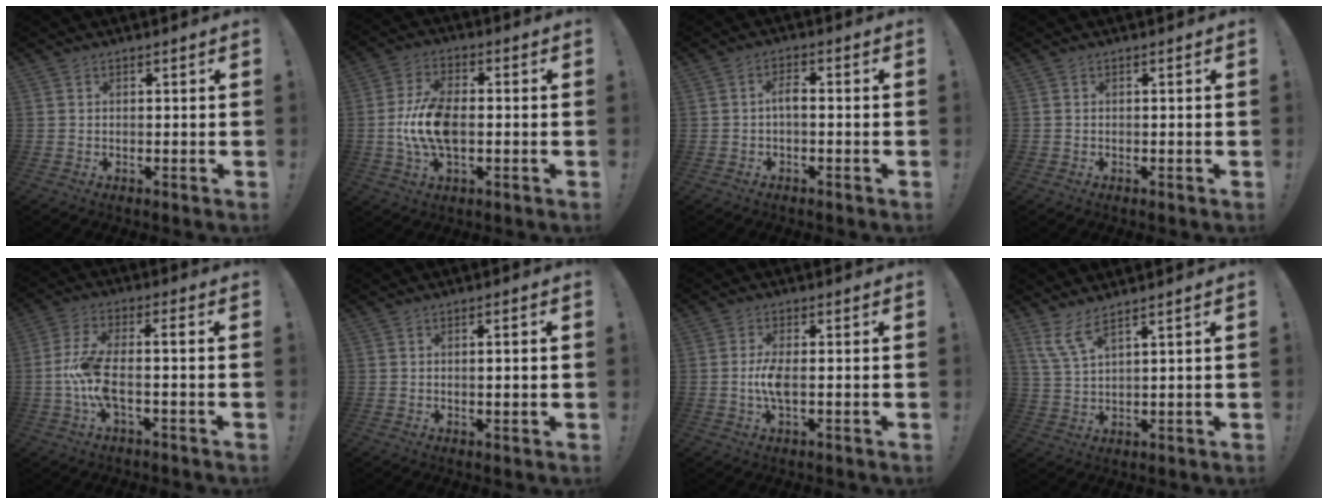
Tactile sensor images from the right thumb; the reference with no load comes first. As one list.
[{"total": 12.0, "force": [-1.8, 6.6, 9.8], "torque": [-0.189, 0.005, -0.029]}, {"total": 3.4, "force": [-1.1, 1.0, 3.1], "torque": [-0.070, 0.009, -0.023]}, {"total": 0.6, "force": [-0.4, 0.5, -0.1], "torque": [0.003, 0.002, -0.007]}, {"total": 10.1, "force": [-2.3, 2.9, 9.4], "torque": [-0.203, -0.006, -0.046]}, {"total": 2.3, "force": [0.2, 0.0, 2.3], "torque": [-0.039, 0.000, 0.002]}, {"total": 5.1, "force": [-0.8, 1.4, 4.9], "torque": [-0.115, -0.001, -0.018]}, {"total": 6.8, "force": [4.7, 1.3, 4.8], "torque": [-0.100, -0.018, 0.090]}]